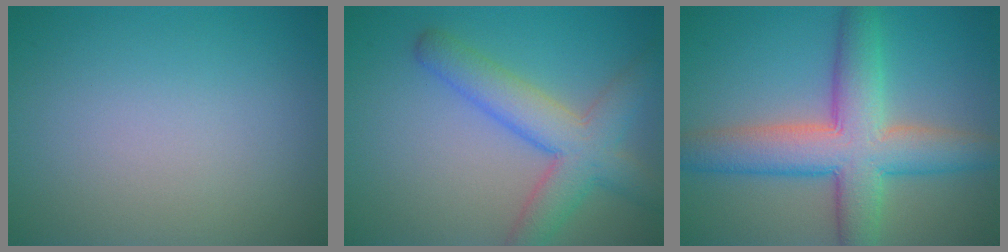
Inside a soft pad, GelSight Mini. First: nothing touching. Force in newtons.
{"total": 5.9, "press": 5.9, "slide": 0.3}
{"total": 8.4, "press": 8.4, "slide": 0.3}